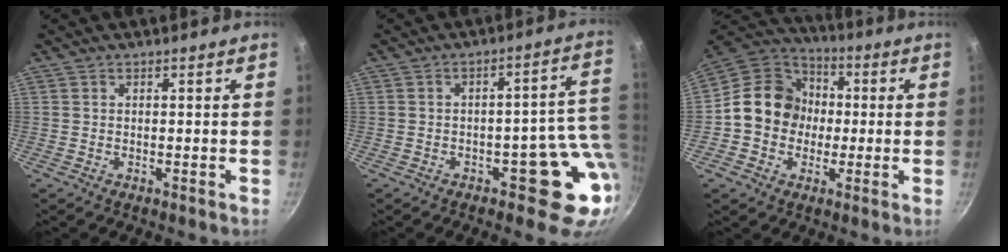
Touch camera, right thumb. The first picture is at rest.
{"total": 11.1, "force": [-1.7, 6.2, 9.1], "torque": [-0.039, 0.022, -0.016]}
{"total": 14.2, "force": [-0.4, 12.5, 6.8], "torque": [-0.076, 0.034, -0.024]}